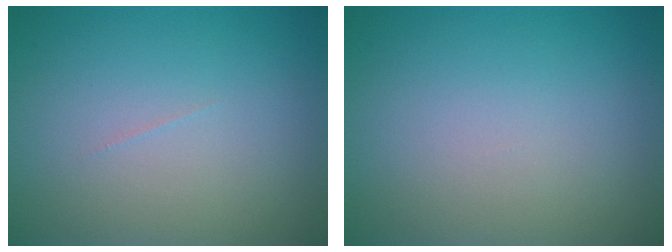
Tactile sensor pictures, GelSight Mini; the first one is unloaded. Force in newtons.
{"total": 0.0}